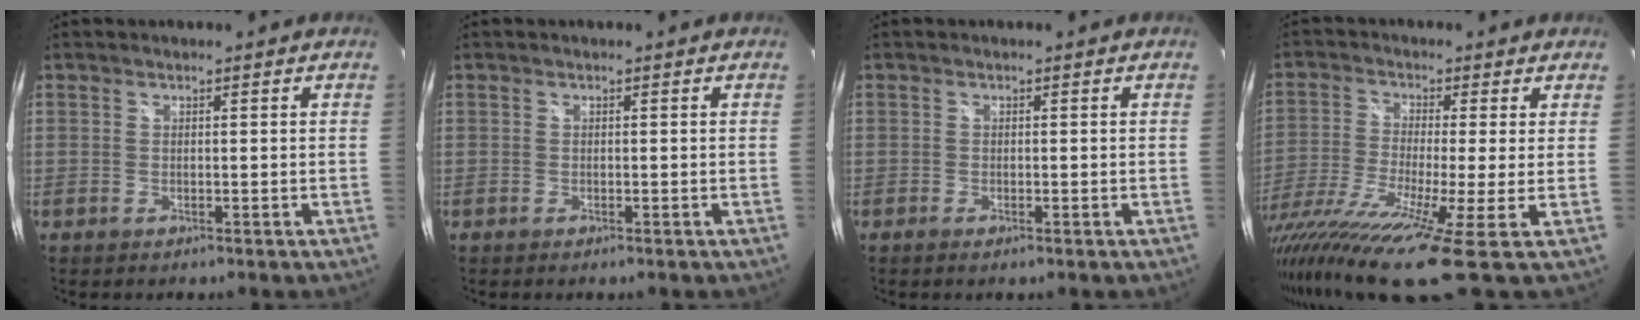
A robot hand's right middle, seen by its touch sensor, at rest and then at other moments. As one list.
[{"total": 0.0}, {"total": 1.4, "force": [-0.9, 0.3, 1.1], "torque": [-0.020, -0.005, -0.016]}, {"total": 18.5, "force": [-12.0, 0.1, 14.1], "torque": [-0.277, -0.088, -0.211]}]